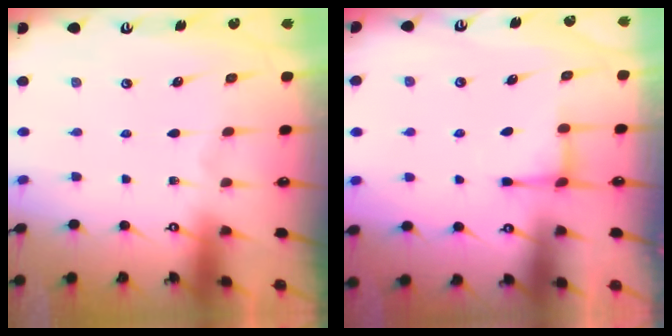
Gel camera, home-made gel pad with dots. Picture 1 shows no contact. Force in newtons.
{"total": 3.0, "press": 3.0, "slide": 0.4}